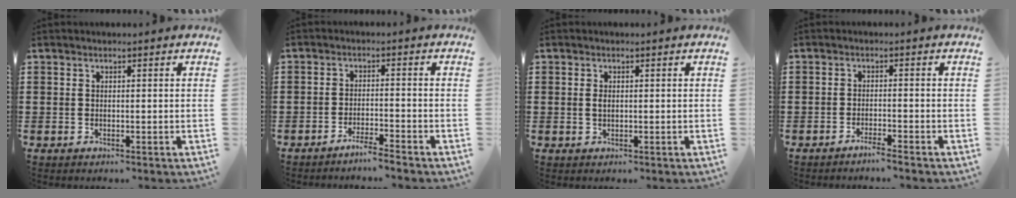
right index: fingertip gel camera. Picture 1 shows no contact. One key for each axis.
{"total": 2.9, "fx": -2.7, "fy": -0.5, "fz": 0.9, "tx": -0.016, "ty": -0.001, "tz": -0.053}
{"total": 1.1, "fx": 0.1, "fy": 0.6, "fz": 0.9, "tx": -0.019, "ty": 0.003, "tz": 0.001}
{"total": 1.8, "fx": -1.7, "fy": -0.3, "fz": 0.7, "tx": -0.012, "ty": -0.001, "tz": -0.031}